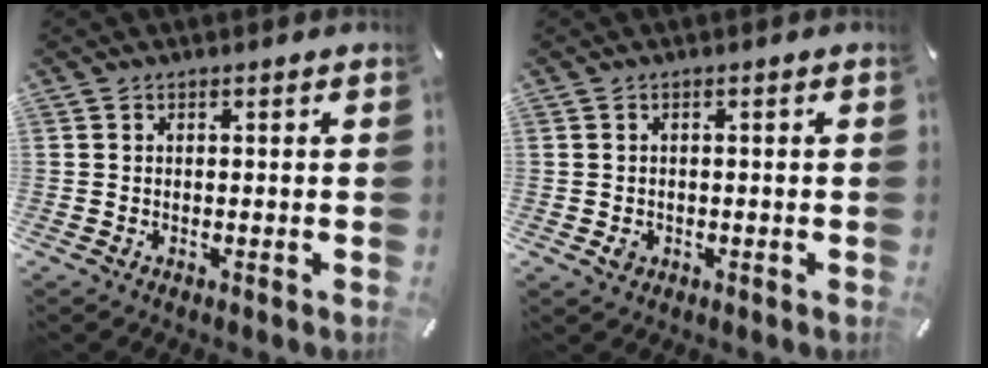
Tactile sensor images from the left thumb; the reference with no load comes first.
{"total": 1.9, "force": [-0.6, 1.6, 0.8], "torque": [-0.013, 0.004, -0.011]}